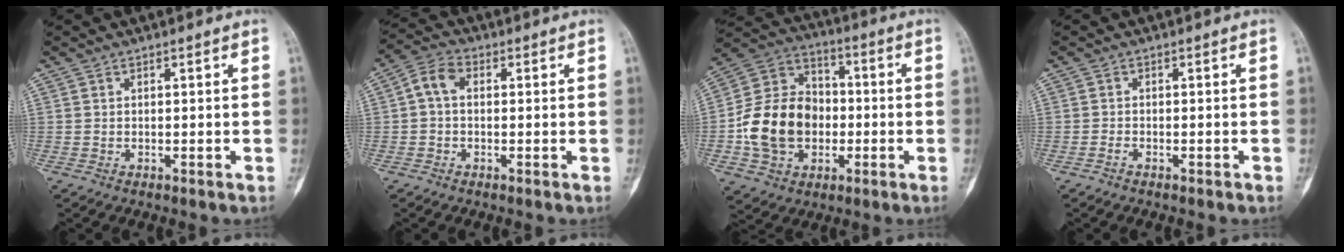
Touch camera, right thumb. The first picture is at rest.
{"total": 4.8, "force": [0.3, 3.3, 3.4], "torque": [-0.062, 0.014, -0.005]}
{"total": 17.2, "force": [-2.7, 13.5, 10.3], "torque": [-0.160, 0.035, -0.047]}
{"total": 0.9, "force": [-0.7, 0.3, 0.4], "torque": [-0.011, 0.004, -0.012]}